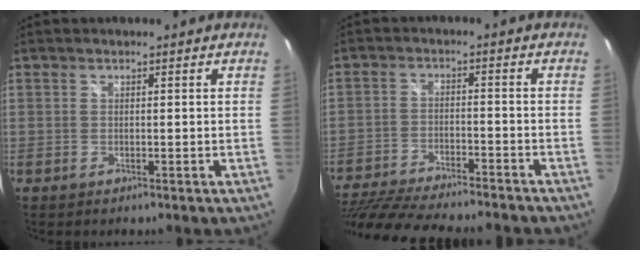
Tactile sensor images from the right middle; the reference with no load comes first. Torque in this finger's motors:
{"motor_torque": [1.08, -1.06, 0.30, 0.17]}